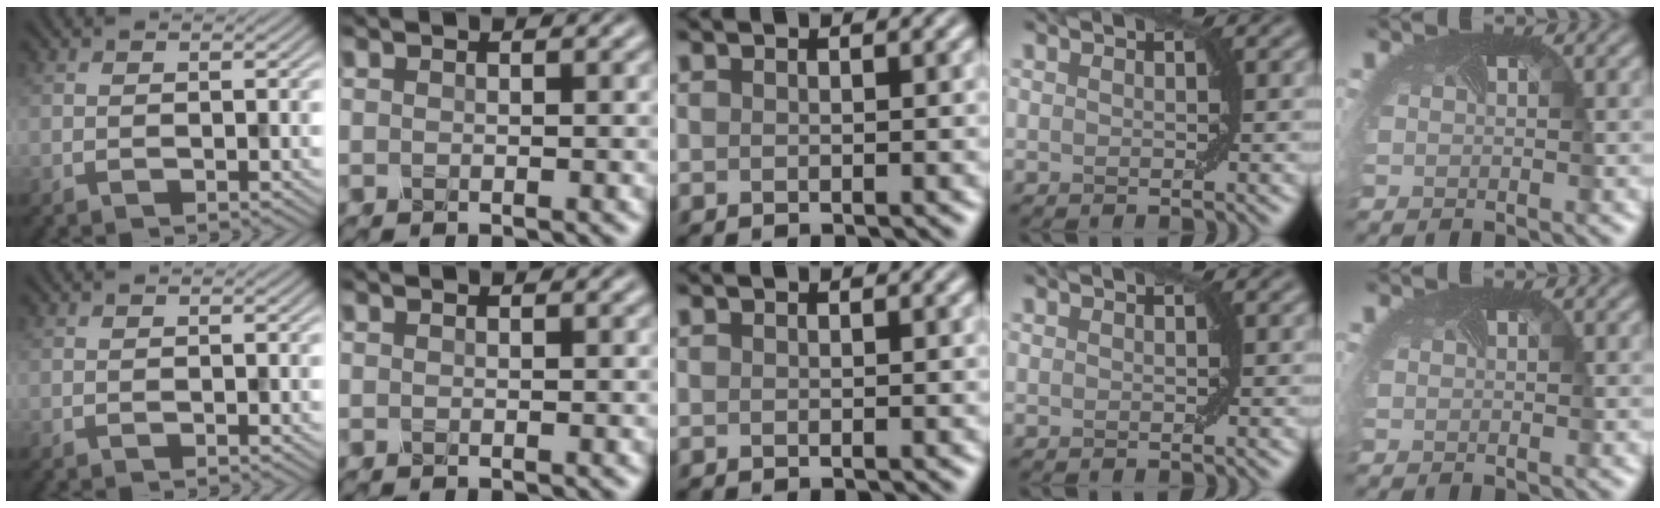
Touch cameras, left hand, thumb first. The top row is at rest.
{}